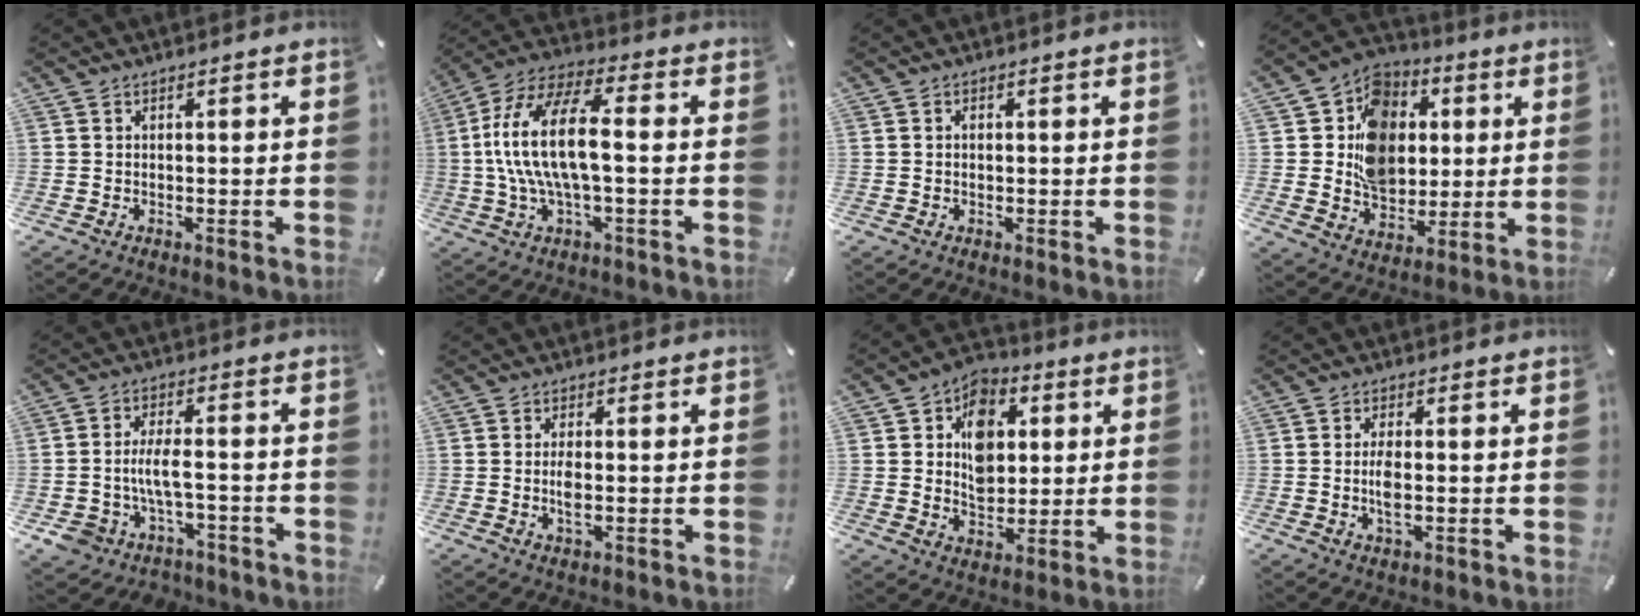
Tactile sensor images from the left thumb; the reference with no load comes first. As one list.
[{"total": 16.9, "force": [-0.4, 6.9, 15.4], "torque": [-0.316, 0.003, -0.014]}, {"total": 1.0, "force": [0.1, 0.7, 0.7], "torque": [-0.015, 0.003, 0.000]}, {"total": 14.2, "force": [1.1, 12.2, 7.2], "torque": [-0.121, 0.008, 0.025]}, {"total": 8.0, "force": [-2.3, 5.1, 5.7], "torque": [-0.131, 0.005, -0.043]}, {"total": 3.1, "force": [-0.1, 1.1, 2.9], "torque": [-0.055, -0.007, -0.006]}, {"total": 10.8, "force": [1.9, 8.8, 6.1], "torque": [-0.090, 0.009, 0.037]}, {"total": 4.2, "force": [-0.2, 1.5, 3.9], "torque": [-0.086, -0.005, -0.009]}]